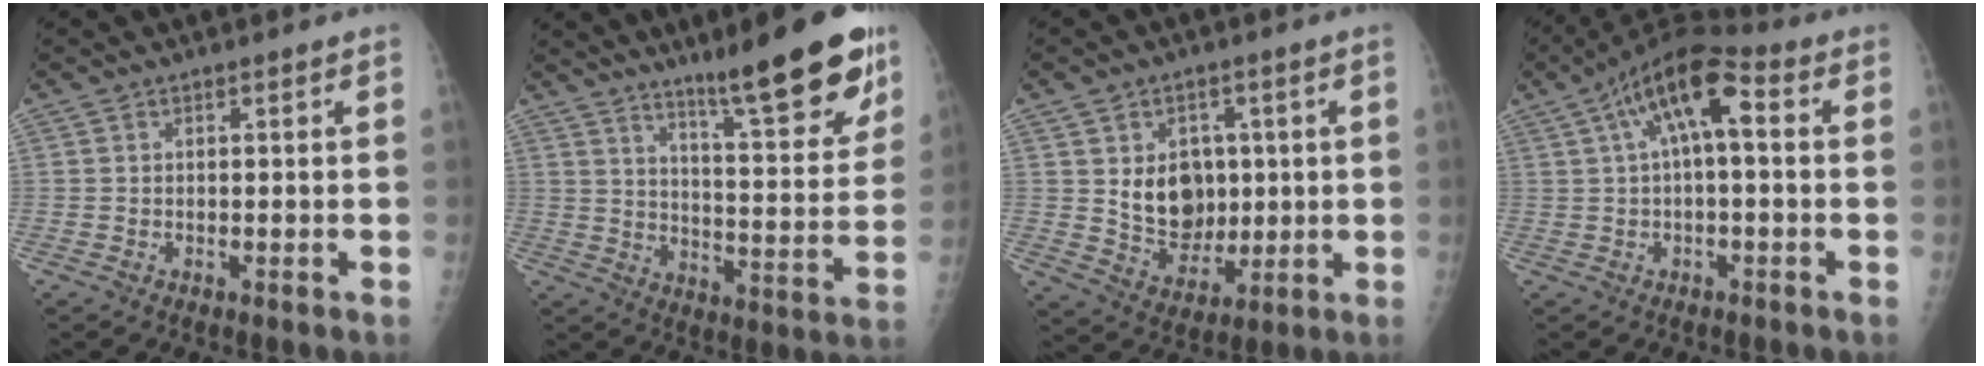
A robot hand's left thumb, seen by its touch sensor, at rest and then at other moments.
{"total": 18.0, "force": [12.1, 2.9, 13.0], "torque": [-0.146, -0.070, 0.184]}
{"total": 10.7, "force": [1.5, 8.4, 6.4], "torque": [-0.053, -0.013, 0.039]}
{"total": 11.3, "force": [2.6, 4.6, 10.0], "torque": [-0.168, 0.040, 0.035]}